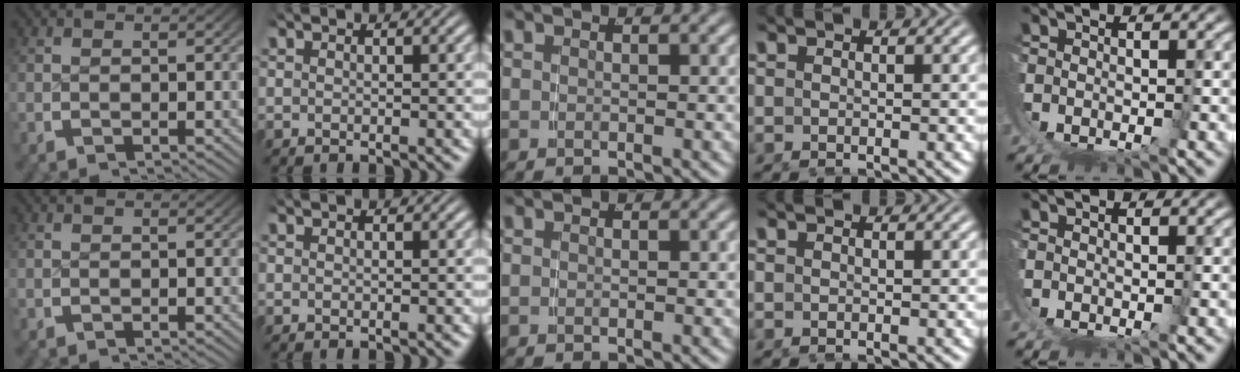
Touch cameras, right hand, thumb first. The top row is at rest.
{}